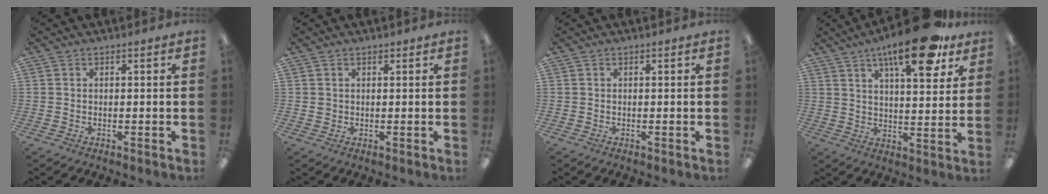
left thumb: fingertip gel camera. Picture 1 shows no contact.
{"total": 1.2, "force": [0.5, 1.0, 0.1], "torque": [-0.003, 0.003, 0.009]}
{"total": 0.0}
{"total": 16.7, "force": [10.7, 4.9, 11.8], "torque": [-0.177, -0.049, 0.167]}